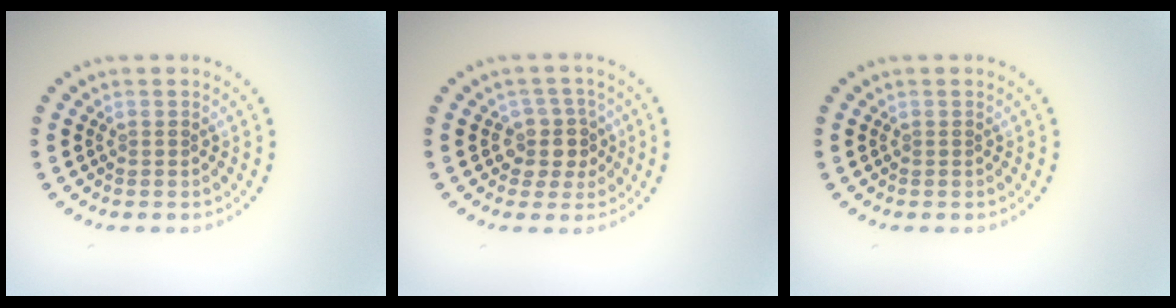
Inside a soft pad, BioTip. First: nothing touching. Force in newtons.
{"total": 2.8, "press": 2.4, "slide": 1.5}
{"total": 0.0}